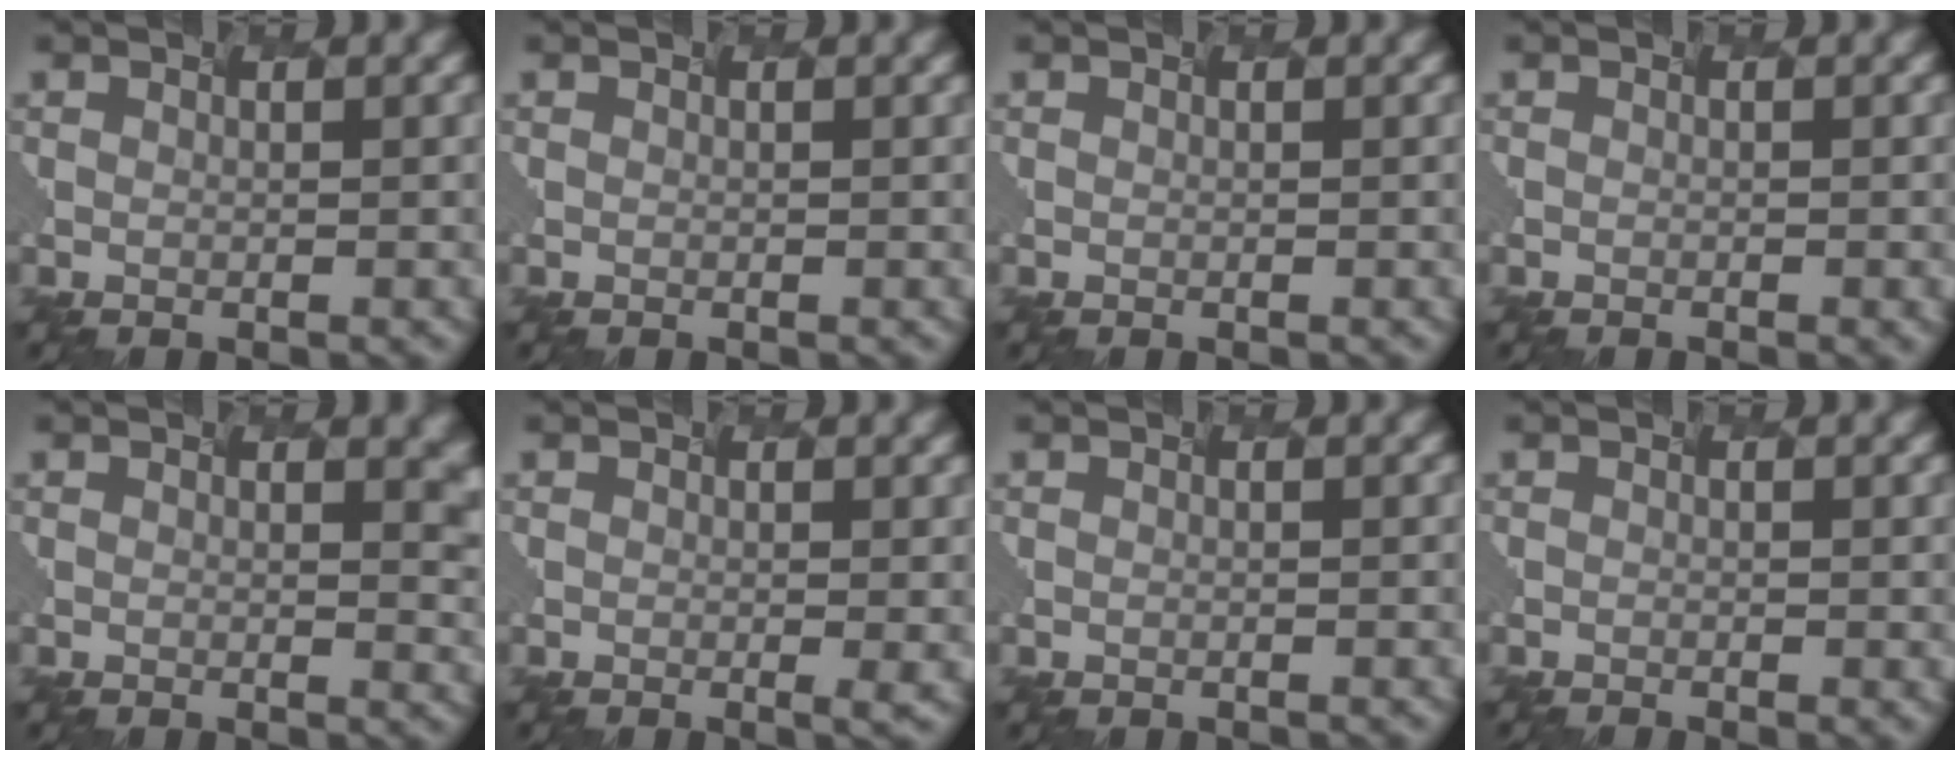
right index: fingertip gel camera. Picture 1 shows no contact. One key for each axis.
{"total": 0.0}
{"total": 0.0}
{"total": 1.7, "fx": -0.2, "fy": 0.7, "fz": 1.5, "tx": 0.000, "ty": 0.008, "tz": -0.006}
{"total": 2.3, "fx": 1.1, "fy": 0.8, "fz": 1.8, "tx": -0.014, "ty": -0.003, "tz": 0.024}
{"total": 1.0, "fx": -0.1, "fy": 0.0, "fz": 1.0, "tx": -0.013, "ty": -0.004, "tz": 0.007}
{"total": 0.0}
{"total": 1.7, "fx": -0.5, "fy": 0.7, "fz": 1.4, "tx": 0.002, "ty": 0.004, "tz": -0.005}